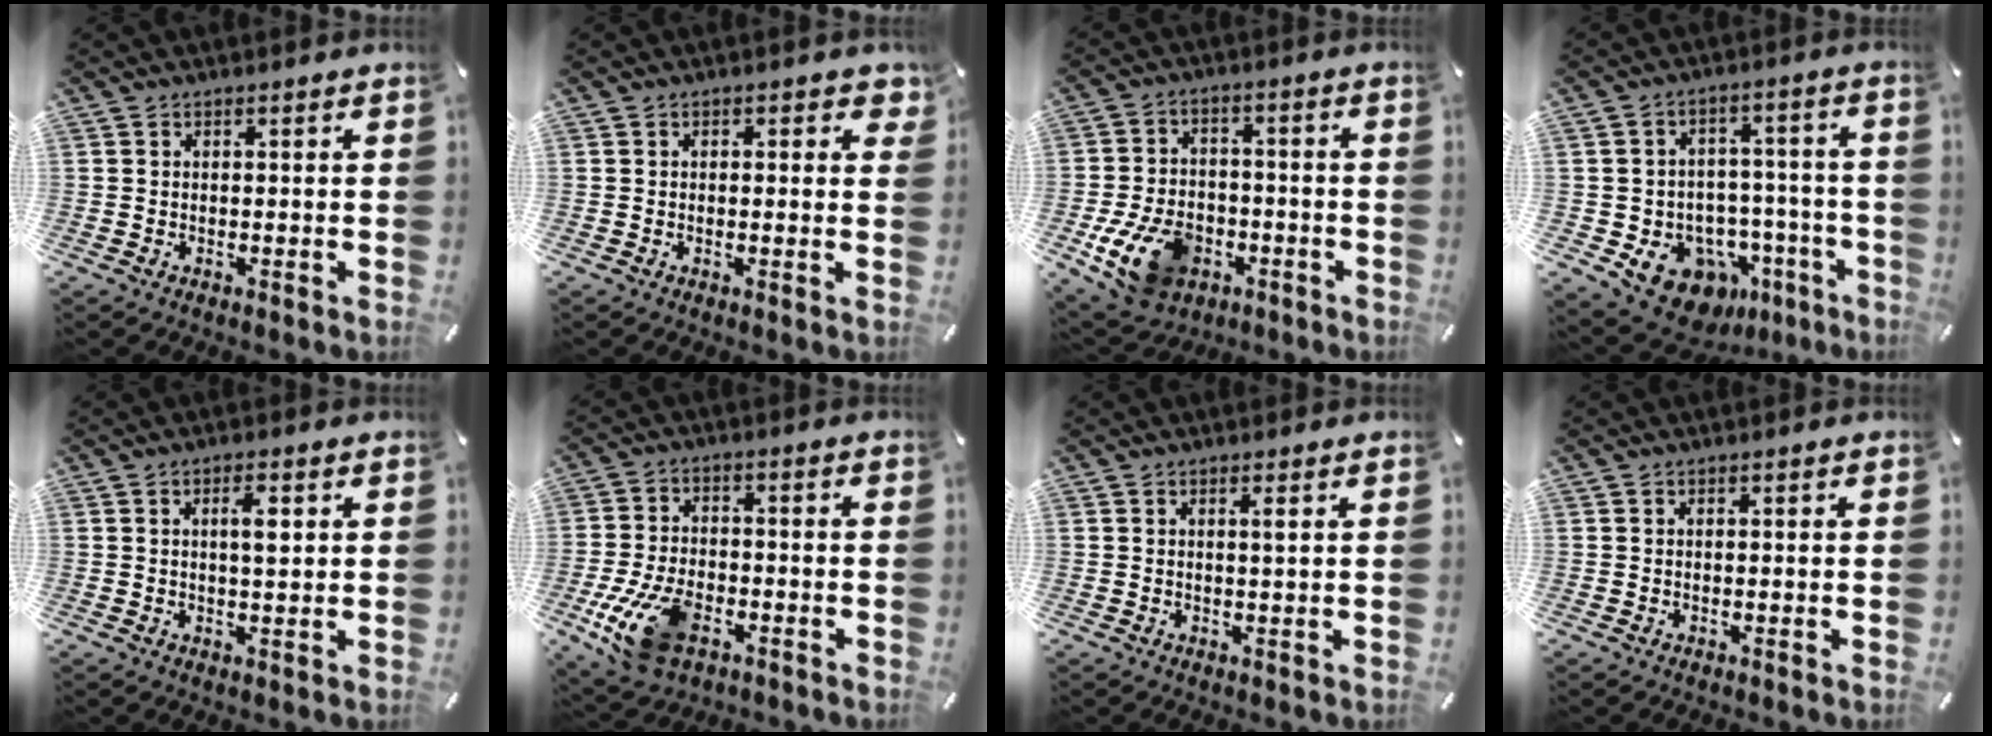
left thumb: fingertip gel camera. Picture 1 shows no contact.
{"total": 1.7, "force": [0.4, 0.8, 1.5], "torque": [-0.014, -0.002, 0.003]}
{"total": 13.6, "force": [-5.7, 9.4, 8.0], "torque": [-0.150, 0.032, -0.098]}
{"total": 12.6, "force": [-6.7, 9.5, 4.9], "torque": [-0.058, 0.036, -0.102]}
{"total": 4.4, "force": [1.0, 1.5, 4.1], "torque": [-0.068, 0.000, 0.011]}
{"total": 13.8, "force": [-5.8, 7.9, 9.7], "torque": [-0.202, 0.017, -0.097]}
{"total": 1.5, "force": [0.5, 0.0, 1.4], "torque": [-0.028, -0.002, 0.007]}
{"total": 0.0}